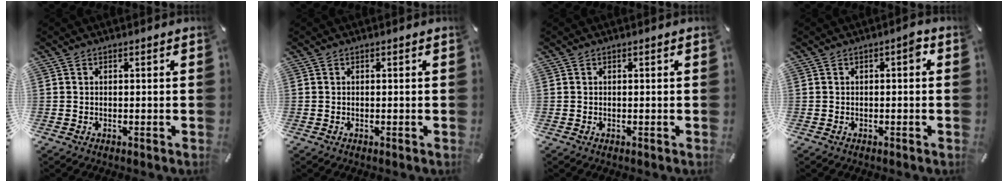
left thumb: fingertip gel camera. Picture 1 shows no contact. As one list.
[{"total": 0.0}, {"total": 0.0}, {"total": 2.7, "force": [-0.1, 1.1, 2.5], "torque": [-0.040, 0.010, -0.008]}]